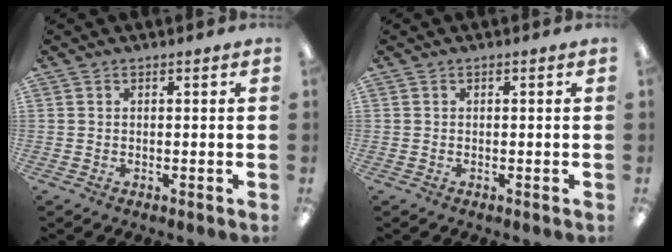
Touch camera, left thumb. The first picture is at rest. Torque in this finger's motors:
{"motor_torque": [0.00, 0.00, 0.00, 0.00, 0.00]}